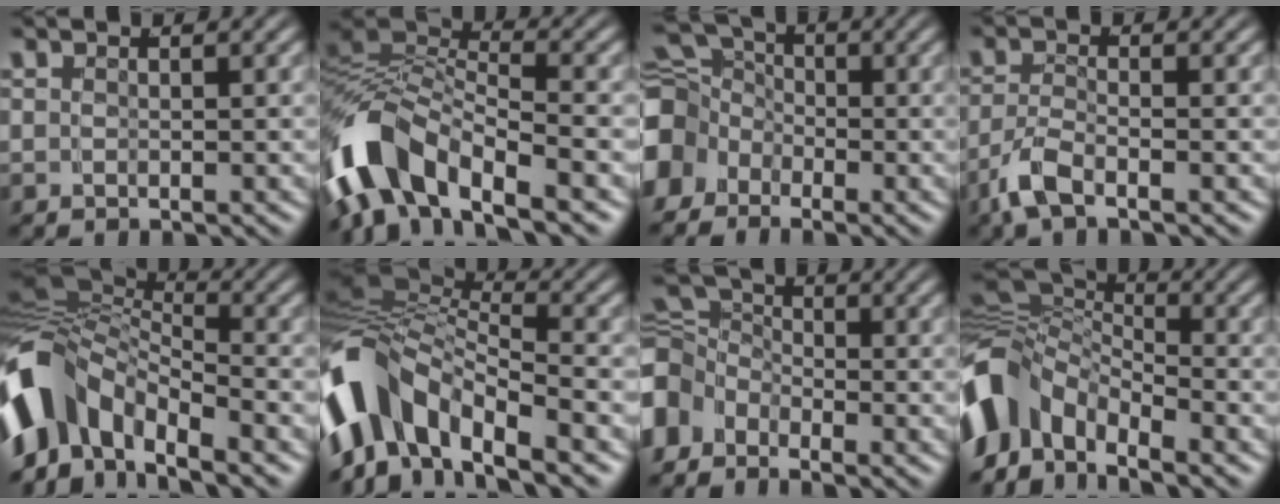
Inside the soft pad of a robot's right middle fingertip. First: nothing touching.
{"total": 9.4, "force": [-2.8, 6.3, 6.3], "torque": [-0.148, -0.025, -0.042]}
{"total": 6.4, "force": [-0.6, 5.7, 2.8], "torque": [-0.050, -0.021, -0.009]}
{"total": 2.3, "force": [-1.6, 0.5, 1.5], "torque": [-0.030, -0.001, -0.029]}
{"total": 9.2, "force": [-2.6, 6.6, 5.9], "torque": [-0.144, -0.028, -0.040]}
{"total": 11.1, "force": [-2.9, 7.8, 7.4], "torque": [-0.180, -0.032, -0.040]}
{"total": 6.1, "force": [-0.8, 5.6, 2.3], "torque": [-0.052, -0.017, -0.018]}
{"total": 8.1, "force": [-2.0, 6.0, 5.1], "torque": [-0.116, -0.024, -0.032]}